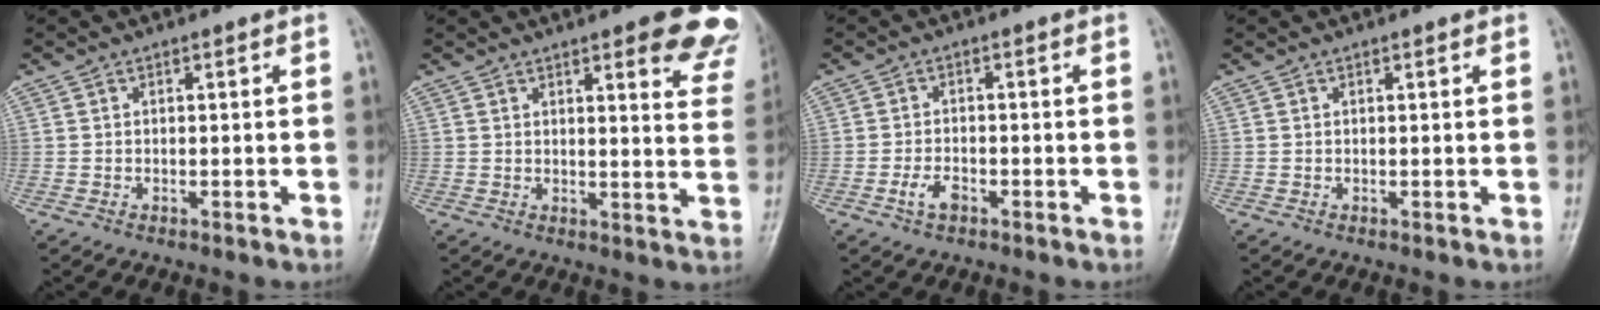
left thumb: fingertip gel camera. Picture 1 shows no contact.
{"total": 14.0, "force": [8.8, 3.7, 10.3], "torque": [-0.087, -0.040, 0.090]}
{"total": 3.0, "force": [-1.5, 1.5, 2.0], "torque": [-0.043, 0.009, -0.029]}
{"total": 0.6, "force": [0.4, 0.1, 0.4], "torque": [-0.008, 0.000, 0.004]}